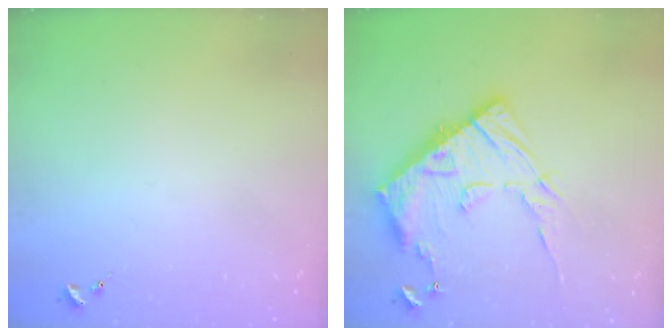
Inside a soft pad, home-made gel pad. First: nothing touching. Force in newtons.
{"total": 17.0, "press": 16.9, "slide": 1.5}